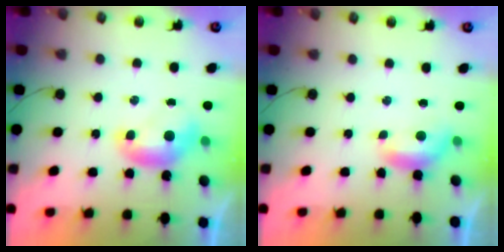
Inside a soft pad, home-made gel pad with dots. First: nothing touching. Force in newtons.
{"total": 1.2, "press": 1.1, "slide": 0.5}